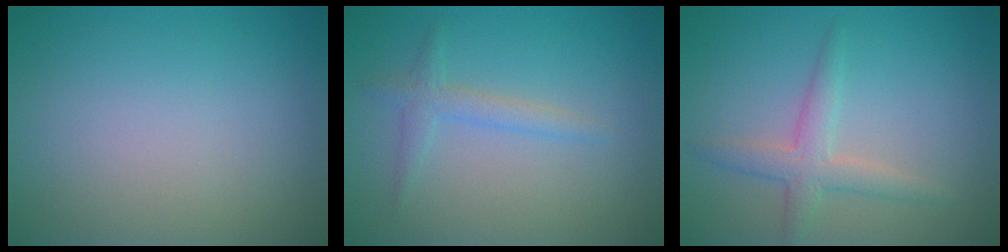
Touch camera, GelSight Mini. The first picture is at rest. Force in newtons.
{"total": 1.8, "press": 1.7, "slide": 0.1}
{"total": 2.6, "press": 2.6, "slide": 0.1}